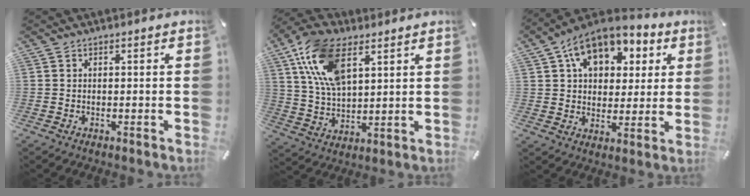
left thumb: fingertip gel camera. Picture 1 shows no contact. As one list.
[{"total": 14.6, "force": [7.4, 7.8, 9.9], "torque": [-0.231, -0.012, 0.135]}, {"total": 13.0, "force": [6.8, 9.2, 6.0], "torque": [-0.102, -0.030, 0.127]}]